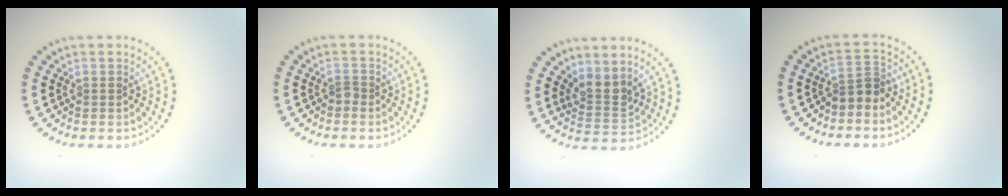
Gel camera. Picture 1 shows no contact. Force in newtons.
{"total": 0.7, "press": 0.5, "slide": 0.5}
{"total": 2.5, "press": 1.9, "slide": 1.7}
{"total": 2.4, "press": 1.9, "slide": 1.4}